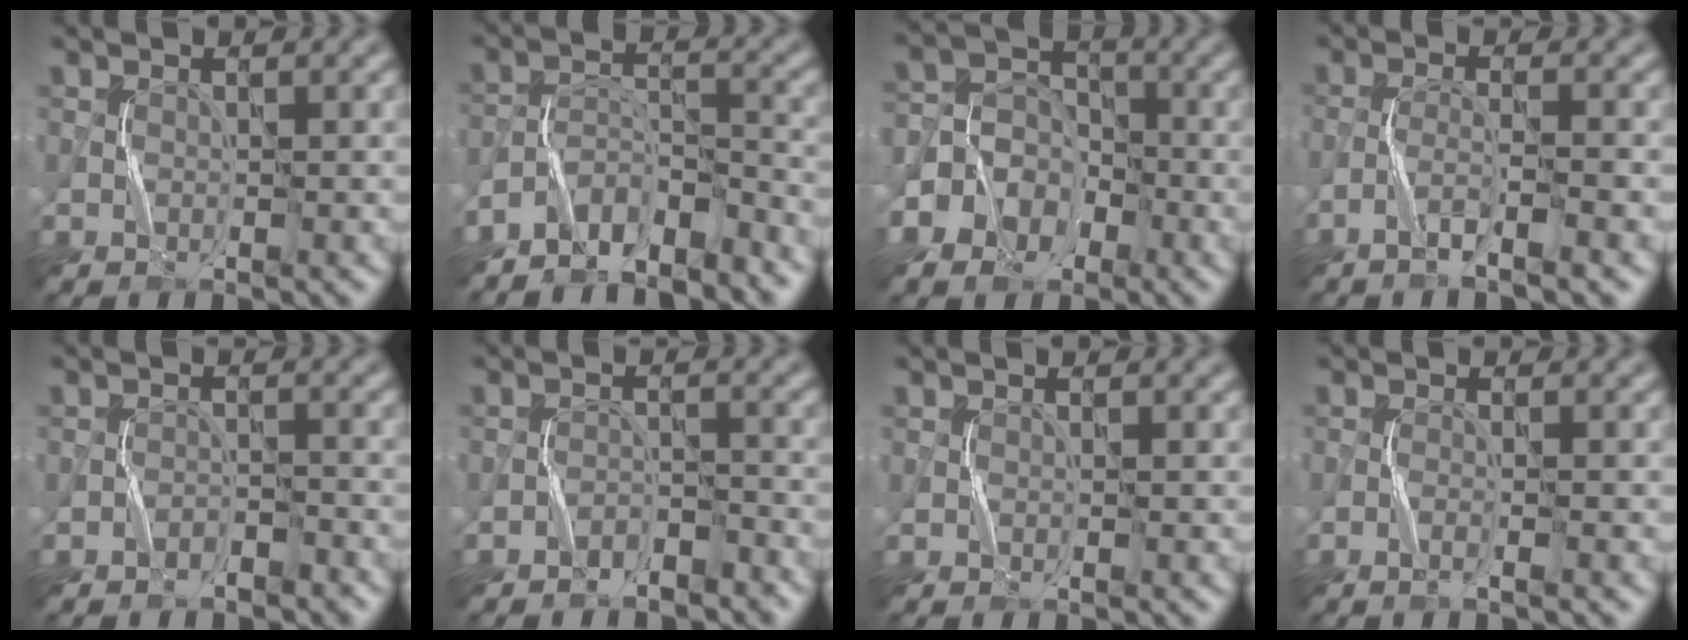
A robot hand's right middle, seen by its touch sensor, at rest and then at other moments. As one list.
[{"total": 5.8, "force": [-5.1, 1.8, 2.0], "torque": [-0.033, -0.002, -0.096]}, {"total": 5.9, "force": [-2.9, 4.7, 1.9], "torque": [-0.029, 0.011, -0.076]}, {"total": 2.9, "force": [-1.9, 0.0, 2.1], "torque": [-0.040, 0.005, -0.043]}, {"total": 1.5, "force": [-1.3, 0.5, 0.4], "torque": [-0.004, 0.006, -0.022]}, {"total": 2.3, "force": [-2.0, 0.8, 0.6], "torque": [-0.009, 0.007, -0.038]}, {"total": 0.0}, {"total": 1.0, "force": [-0.6, -0.2, 0.8], "torque": [-0.017, 0.002, -0.012]}]